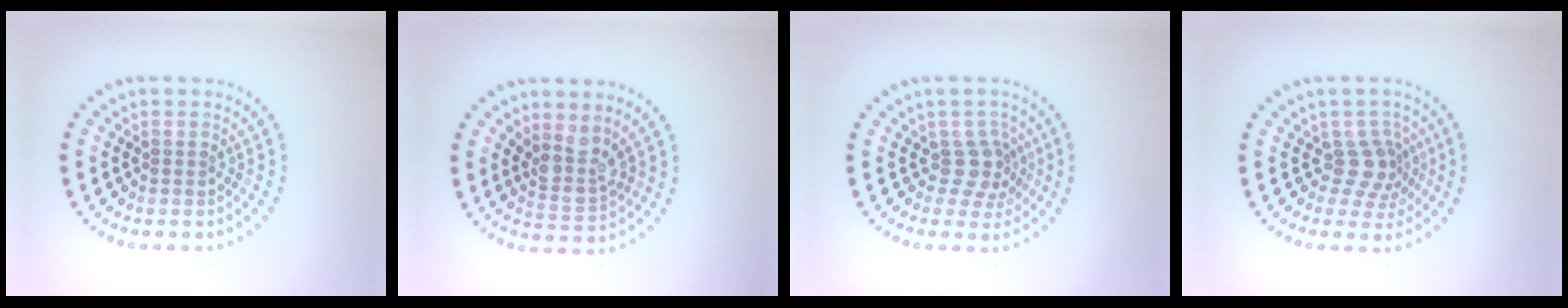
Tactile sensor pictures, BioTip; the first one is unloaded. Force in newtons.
{"total": 2.9, "press": 2.2, "slide": 1.8}
{"total": 2.6, "press": 2.0, "slide": 1.7}
{"total": 2.9, "press": 2.1, "slide": 2.0}